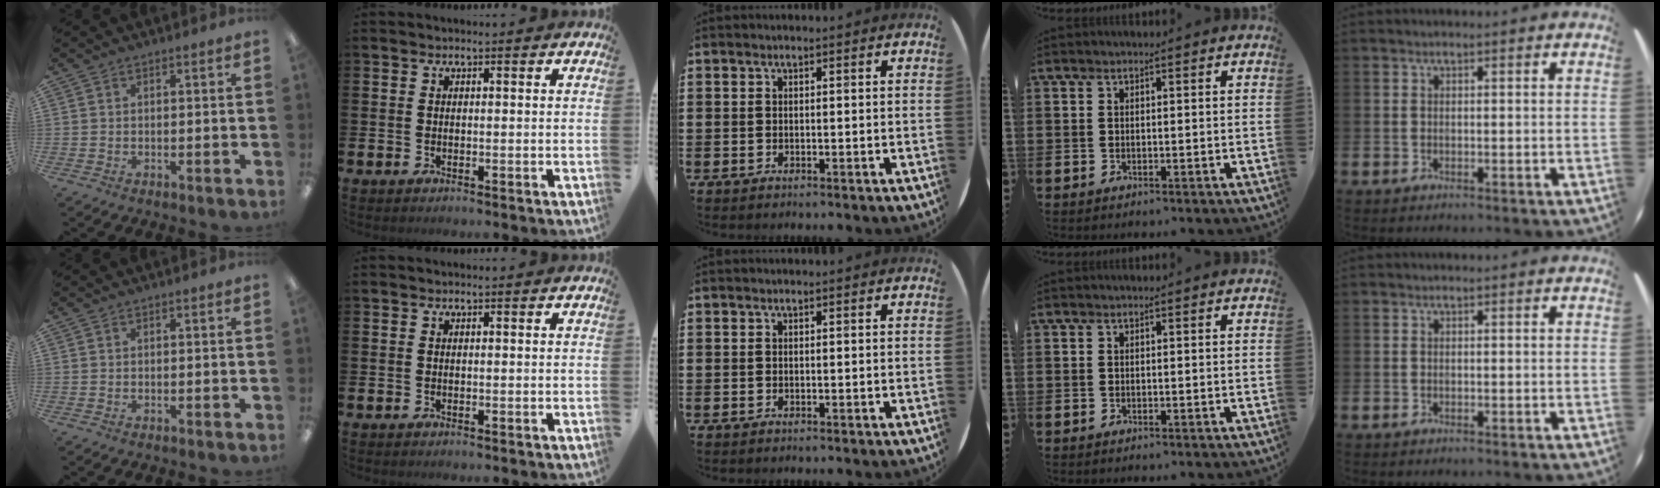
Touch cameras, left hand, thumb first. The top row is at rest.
{}